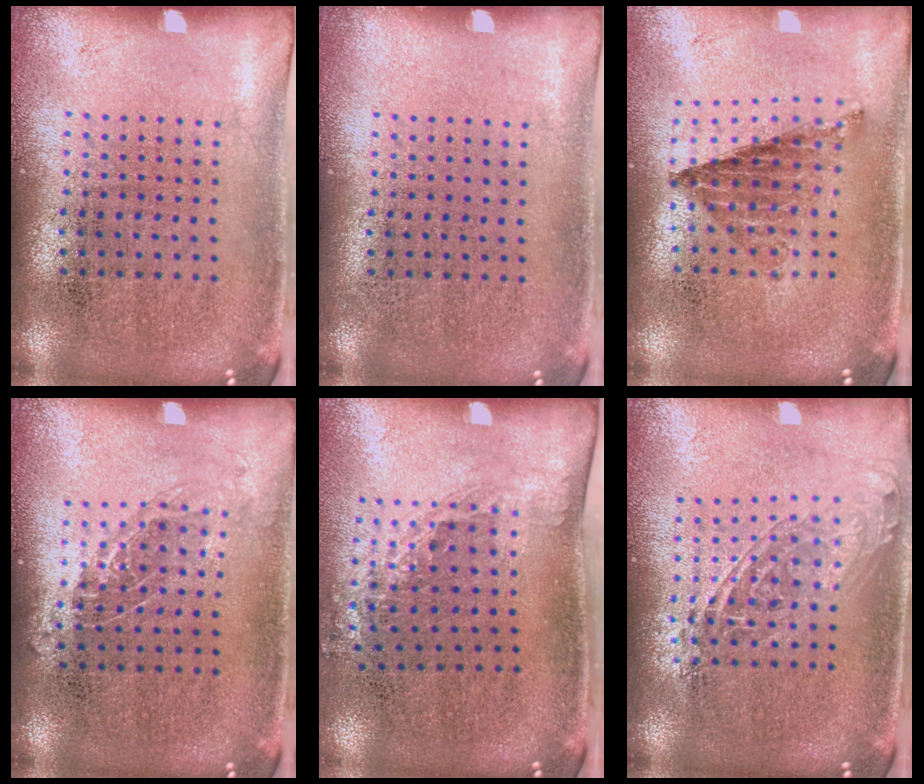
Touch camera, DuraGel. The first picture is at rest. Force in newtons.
{"total": 0.0}
{"total": 0.8, "press": 0.8, "slide": 0.1}
{"total": 1.0, "press": 0.9, "slide": 0.5}
{"total": 1.5, "press": 1.2, "slide": 1.0}
{"total": 1.6, "press": 1.3, "slide": 0.9}